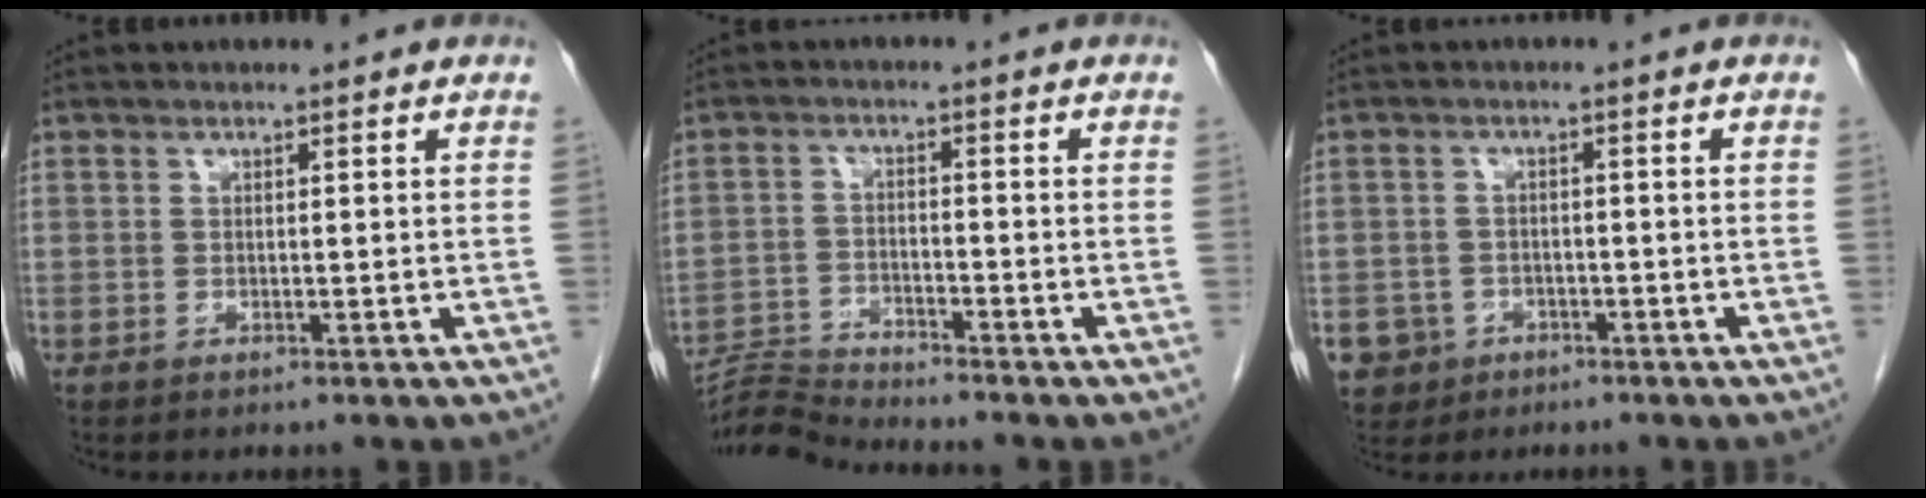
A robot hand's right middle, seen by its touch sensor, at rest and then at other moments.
{"total": 5.5, "force": [-5.1, -1.8, -0.7], "torque": [0.003, -0.013, -0.097]}
{"total": 5.4, "force": [-2.6, 4.7, 0.5], "torque": [-0.014, 0.008, -0.039]}